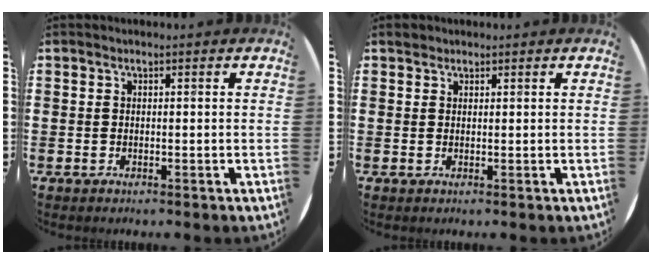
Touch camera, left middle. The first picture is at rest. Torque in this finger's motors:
{"motor_torque": [0.22, -0.17, 0.00, 0.00]}